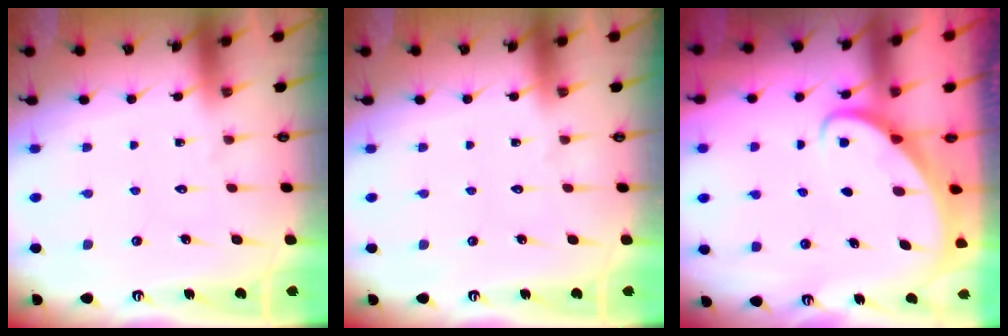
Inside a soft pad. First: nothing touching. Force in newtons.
{"total": 0.0}
{"total": 2.5, "press": 2.5, "slide": 0.2}